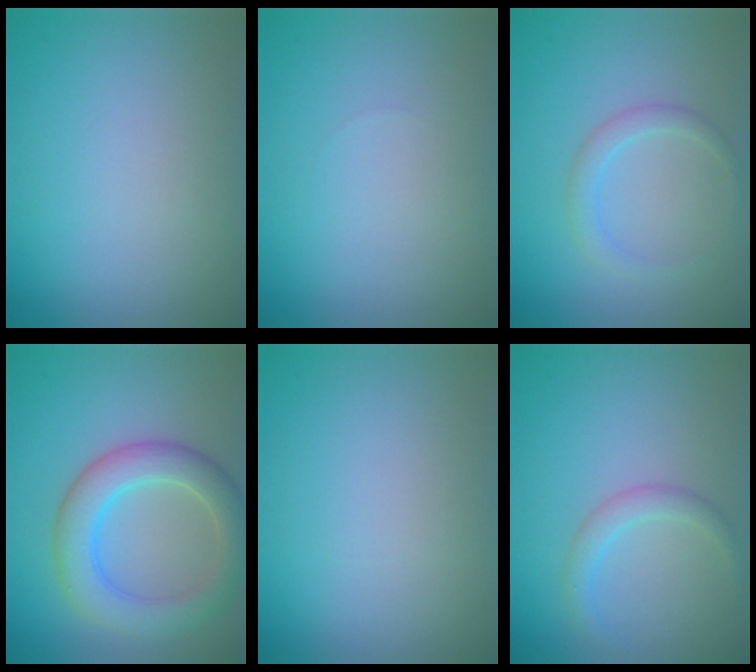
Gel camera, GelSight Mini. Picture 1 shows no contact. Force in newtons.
{"total": 0.0}
{"total": 1.6, "press": 1.6, "slide": 0.0}
{"total": 5.3, "press": 5.3, "slide": 0.3}
{"total": 0.0}
{"total": 1.7, "press": 1.7, "slide": 0.0}